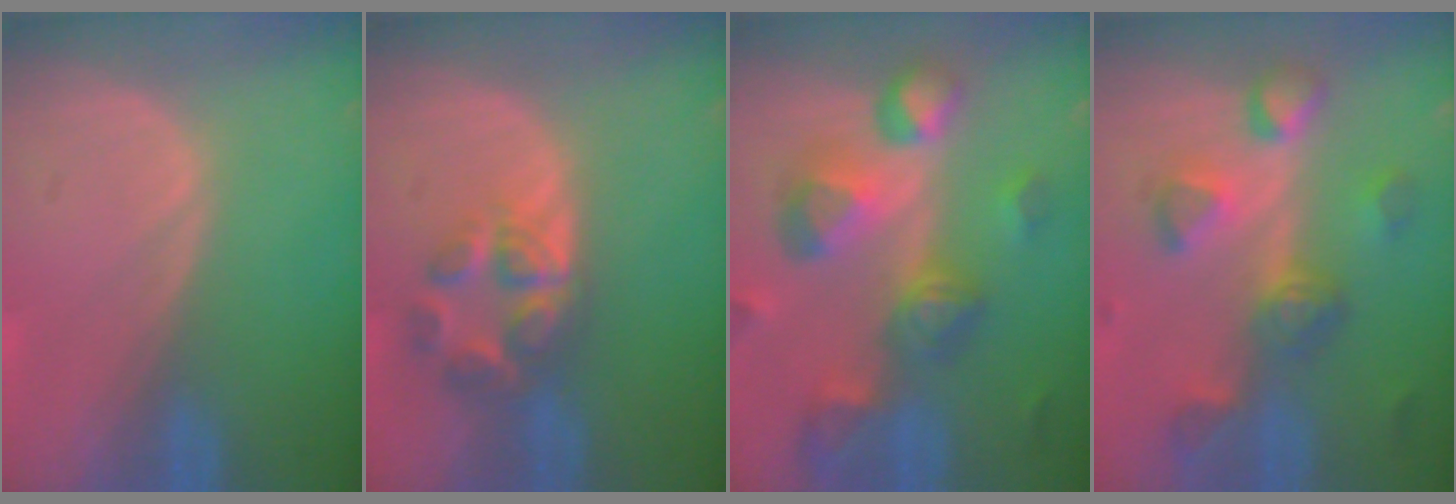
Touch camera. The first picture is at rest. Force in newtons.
{"total": 6.4, "press": 5.6, "slide": 3.1}
{"total": 11.1, "press": 10.0, "slide": 4.9}
{"total": 8.2, "press": 7.7, "slide": 2.7}